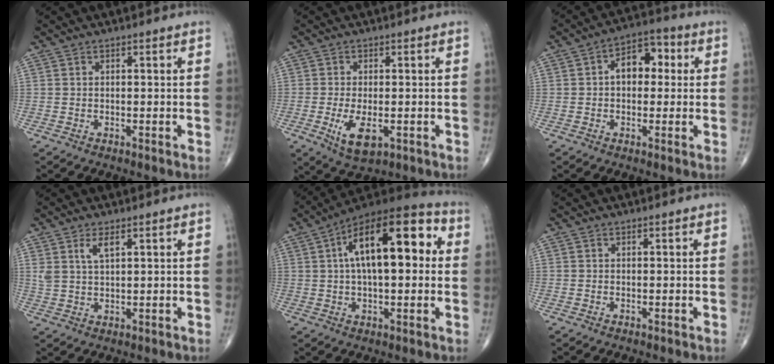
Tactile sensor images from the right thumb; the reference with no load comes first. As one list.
[{"total": 6.6, "force": [-1.9, 3.1, 5.6], "torque": [-0.100, -0.012, -0.026]}, {"total": 8.2, "force": [1.0, 5.4, 6.1], "torque": [-0.059, 0.027, 0.006]}, {"total": 3.8, "force": [2.0, 1.4, 2.9], "torque": [-0.057, -0.007, 0.045]}, {"total": 20.1, "force": [3.9, 8.8, 17.6], "torque": [-0.259, 0.028, 0.050]}, {"total": 0.0}]